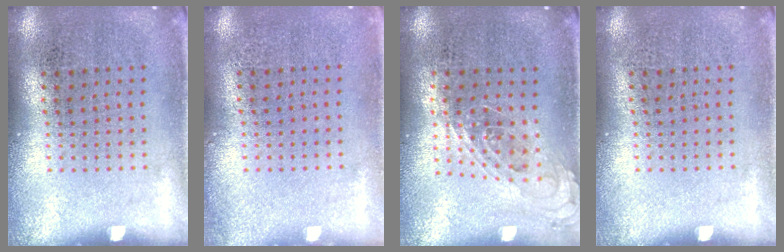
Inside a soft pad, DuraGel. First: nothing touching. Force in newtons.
{"total": 0.6, "press": 0.6, "slide": 0.2}
{"total": 0.8, "press": 0.7, "slide": 0.3}
{"total": 0.0}